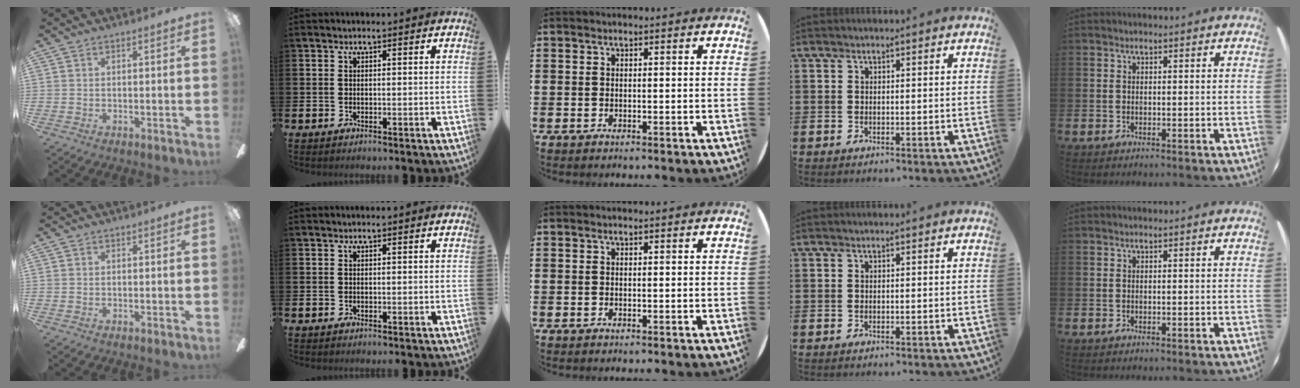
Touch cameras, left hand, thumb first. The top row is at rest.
{}